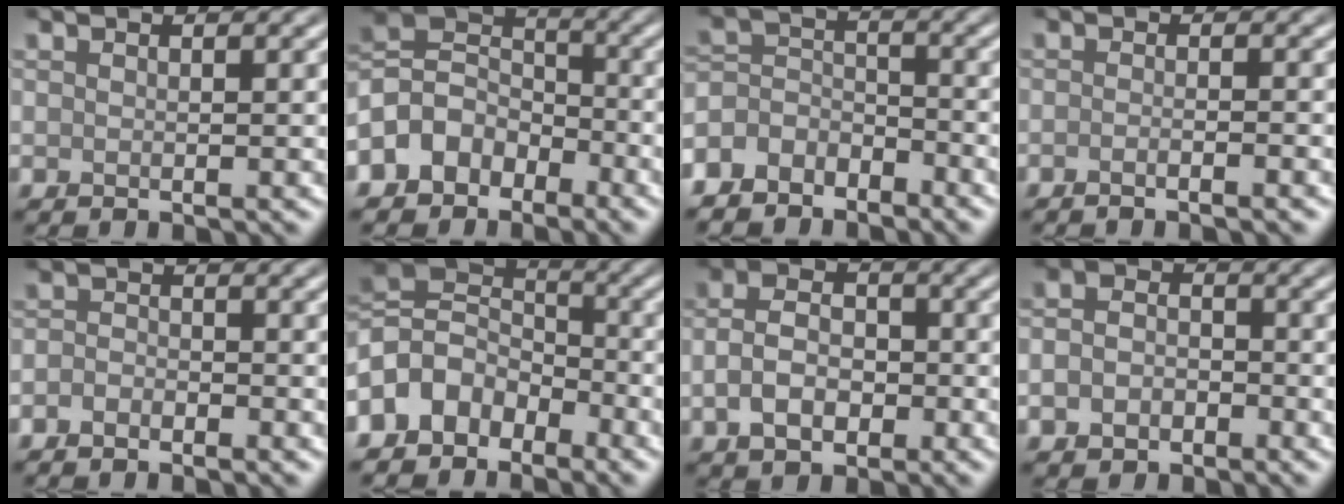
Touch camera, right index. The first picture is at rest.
{"total": 5.6, "force": [-3.3, 4.1, 2.0], "torque": [-0.031, 0.007, -0.079]}
{"total": 5.3, "force": [-4.5, 2.6, 1.1], "torque": [-0.015, 0.002, -0.088]}
{"total": 2.4, "force": [-1.3, 0.6, 1.9], "torque": [-0.016, 0.002, -0.028]}
{"total": 1.6, "force": [-1.2, 0.8, 0.8], "torque": [-0.013, 0.002, -0.027]}
{"total": 6.6, "force": [-3.9, 4.5, 3.0], "torque": [-0.048, 0.007, -0.092]}
{"total": 4.5, "force": [-1.3, 3.0, 3.0], "torque": [-0.057, 0.001, -0.031]}
{"total": 3.4, "force": [-1.4, 2.6, 1.8], "torque": [-0.027, -0.003, -0.035]}